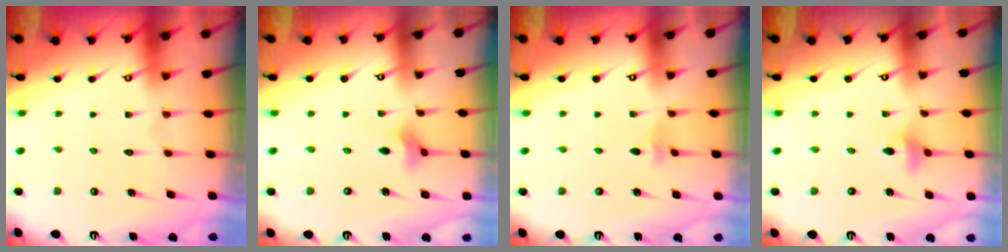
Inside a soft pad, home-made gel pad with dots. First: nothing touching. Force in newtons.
{"total": 2.2, "press": 2.2, "slide": 0.2}
{"total": 1.7, "press": 1.6, "slide": 0.5}
{"total": 2.4, "press": 2.4, "slide": 0.4}